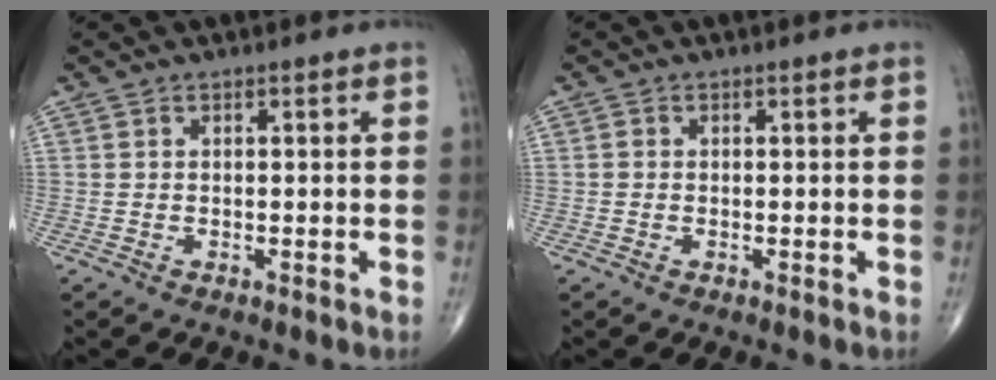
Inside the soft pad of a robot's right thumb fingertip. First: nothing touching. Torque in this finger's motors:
{"motor_torque": [-0.57, -0.22, -0.13, -0.08, -0.01]}